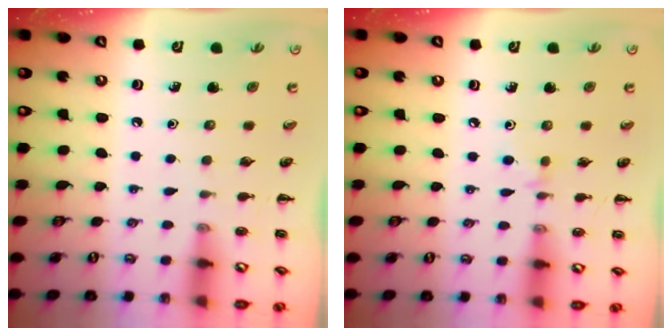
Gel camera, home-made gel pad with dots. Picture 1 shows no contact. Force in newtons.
{"total": 3.0, "press": 2.7, "slide": 1.2}